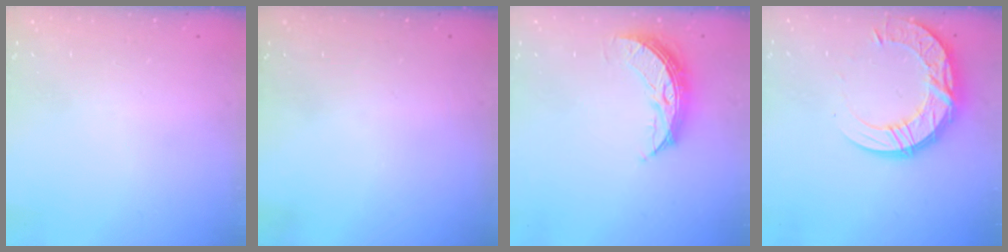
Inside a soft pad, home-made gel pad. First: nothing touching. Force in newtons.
{"total": 0.0}
{"total": 9.3, "press": 9.3, "slide": 0.0}
{"total": 19.5, "press": 19.4, "slide": 1.5}